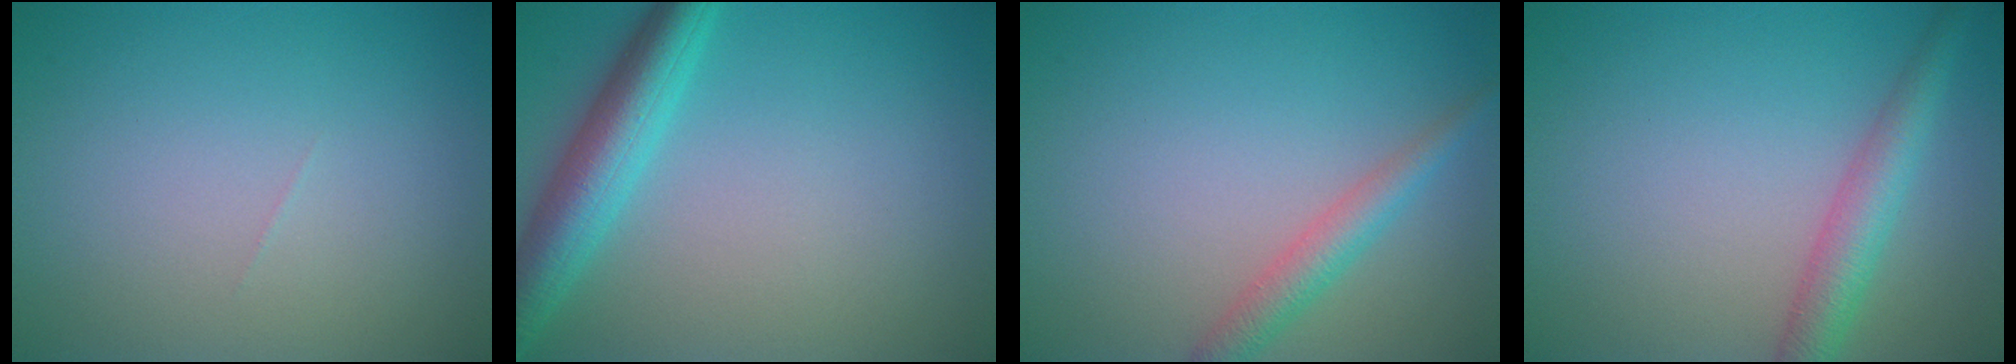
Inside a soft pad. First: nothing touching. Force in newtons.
{"total": 5.1, "press": 5.1, "slide": 0.2}
{"total": 2.5, "press": 2.5, "slide": 0.1}
{"total": 3.6, "press": 3.6, "slide": 0.1}